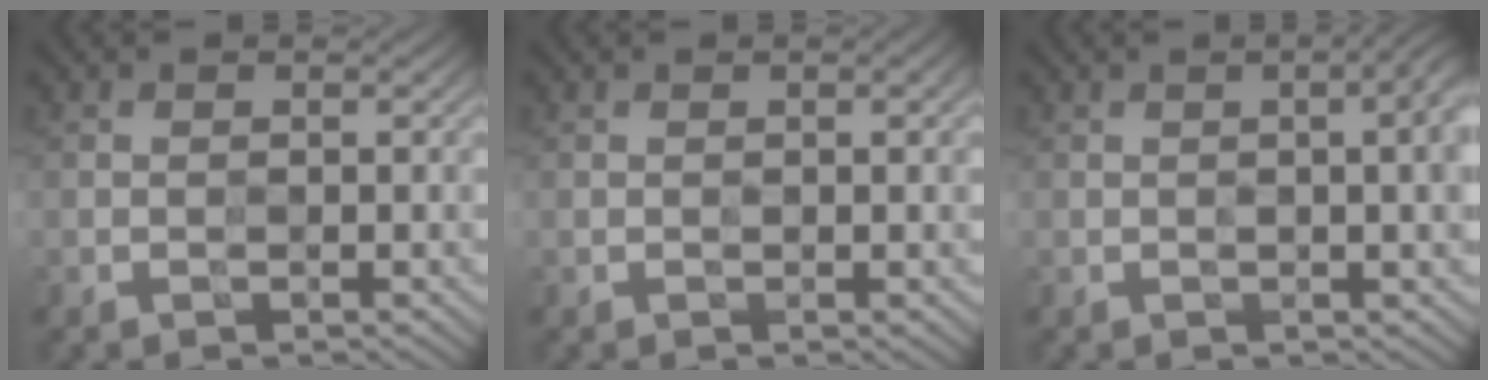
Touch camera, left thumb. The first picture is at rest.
{"total": 1.8, "force": [0.3, 0.3, 1.8], "torque": [-0.026, 0.002, 0.004]}
{"total": 6.1, "force": [0.6, 1.7, 5.8], "torque": [-0.071, 0.006, 0.008]}